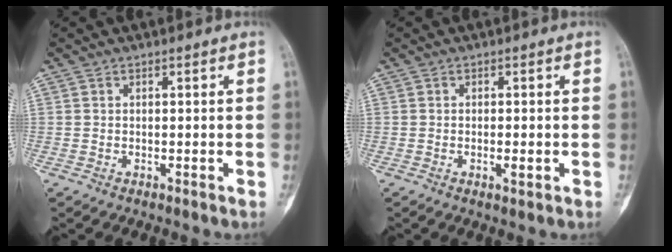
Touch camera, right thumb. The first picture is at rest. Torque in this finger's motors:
{"motor_torque": [-0.56, 0.24, -0.13, 0.55, -0.09]}